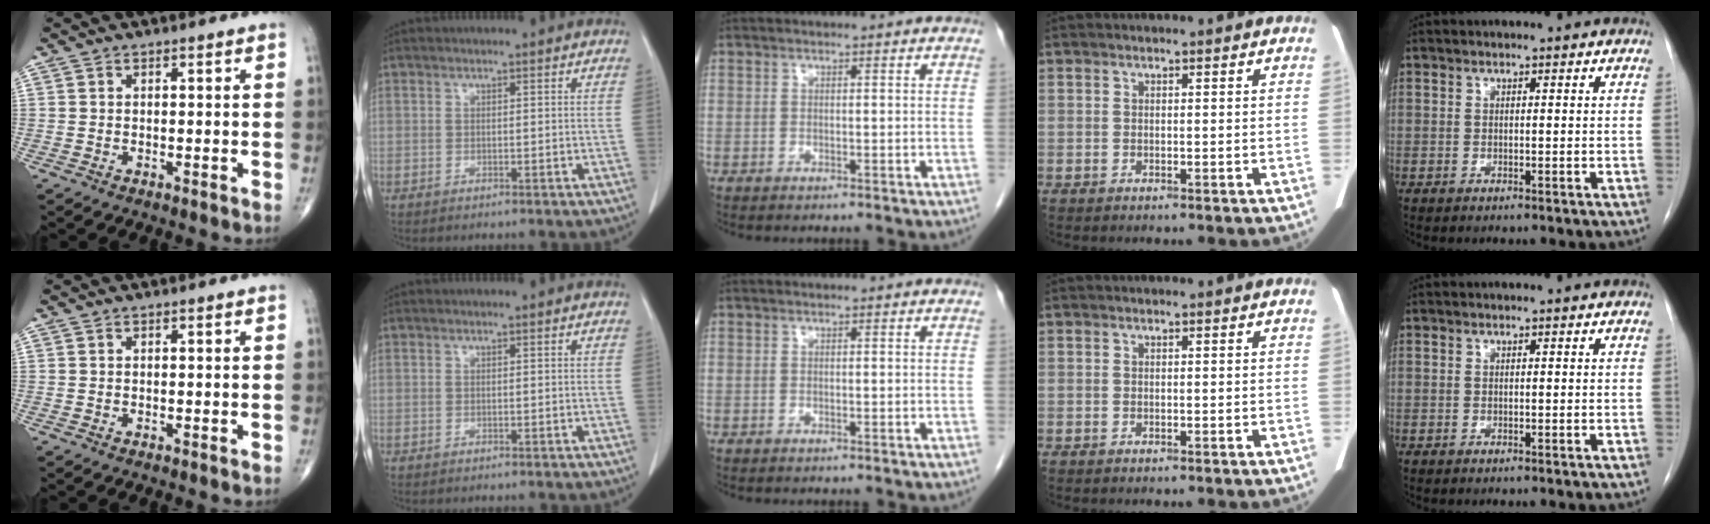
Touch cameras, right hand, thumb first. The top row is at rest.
{}